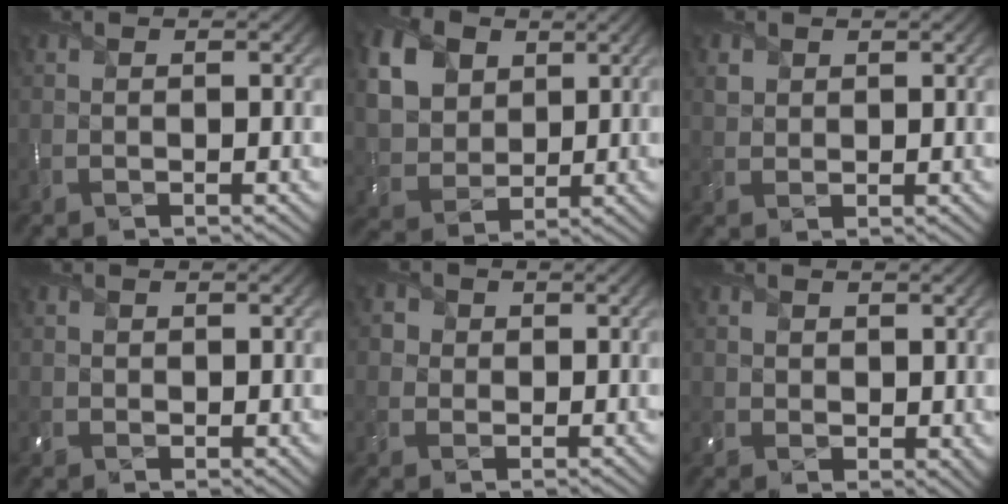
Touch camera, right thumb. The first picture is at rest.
{"total": 10.5, "force": [4.0, 7.7, 5.9], "torque": [-0.190, 0.012, 0.084]}
{"total": 1.8, "force": [1.0, 1.4, 0.5], "torque": [-0.018, -0.001, 0.022]}
{"total": 1.5, "force": [0.6, 1.2, 0.6], "torque": [-0.019, -0.002, 0.013]}
{"total": 2.6, "force": [0.6, 2.4, 0.7], "torque": [-0.032, 0.006, 0.012]}
{"total": 2.8, "force": [1.2, 2.3, 1.1], "torque": [-0.037, -0.008, 0.022]}